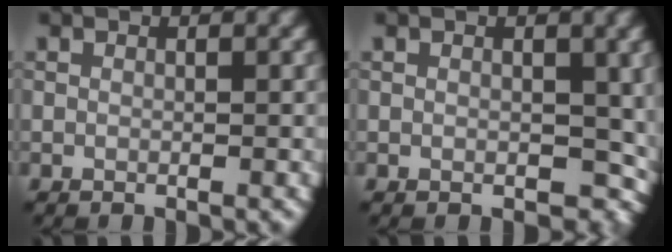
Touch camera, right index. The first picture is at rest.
{"total": 3.5, "force": [0.0, 2.5, 2.5], "torque": [-0.028, -0.009, 0.002]}